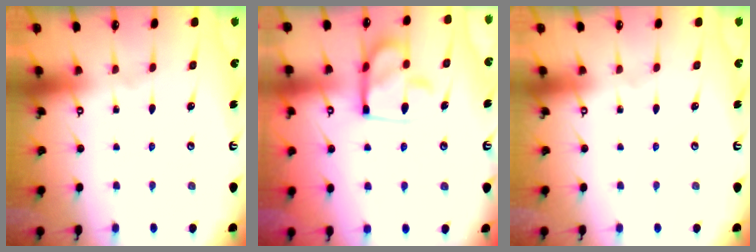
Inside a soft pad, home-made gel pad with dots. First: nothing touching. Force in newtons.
{"total": 12.7, "press": 12.7, "slide": 1.3}
{"total": 0.0}